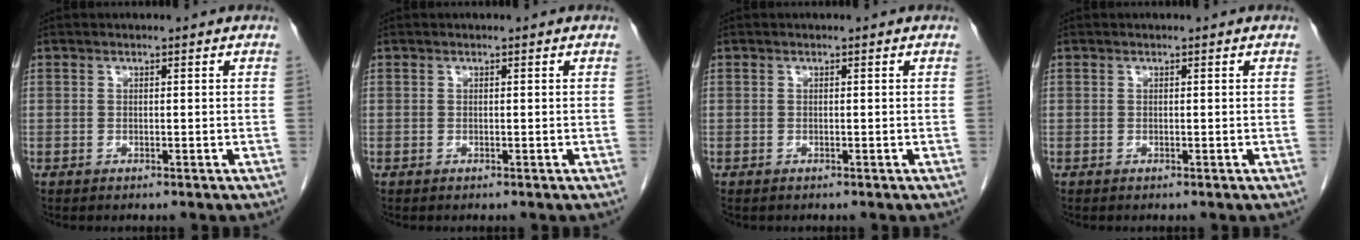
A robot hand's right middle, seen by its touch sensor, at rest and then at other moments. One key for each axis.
{"total": 0.0}
{"total": 0.0}
{"total": 0.0}